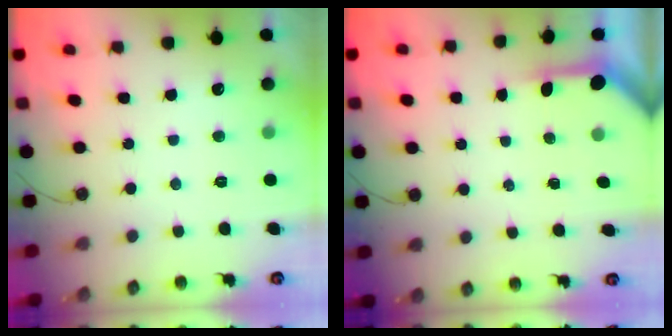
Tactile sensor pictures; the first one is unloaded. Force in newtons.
{"total": 3.3, "press": 3.3, "slide": 0.4}